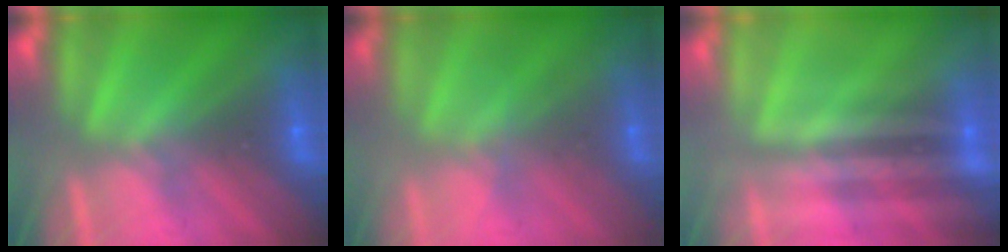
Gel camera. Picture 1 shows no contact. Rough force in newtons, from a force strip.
{"total": 1.8}
{"total": 2.2}